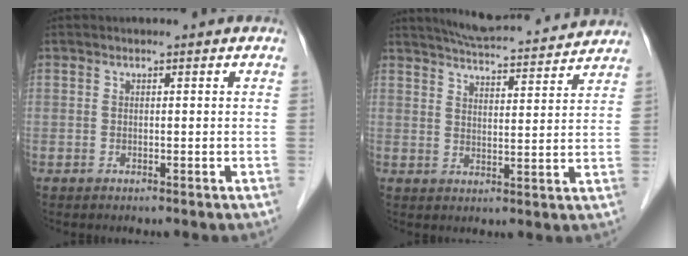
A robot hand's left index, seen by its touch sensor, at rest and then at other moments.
{"total": 15.7, "force": [14.7, 1.8, 5.2], "torque": [-0.083, 0.021, 0.202]}